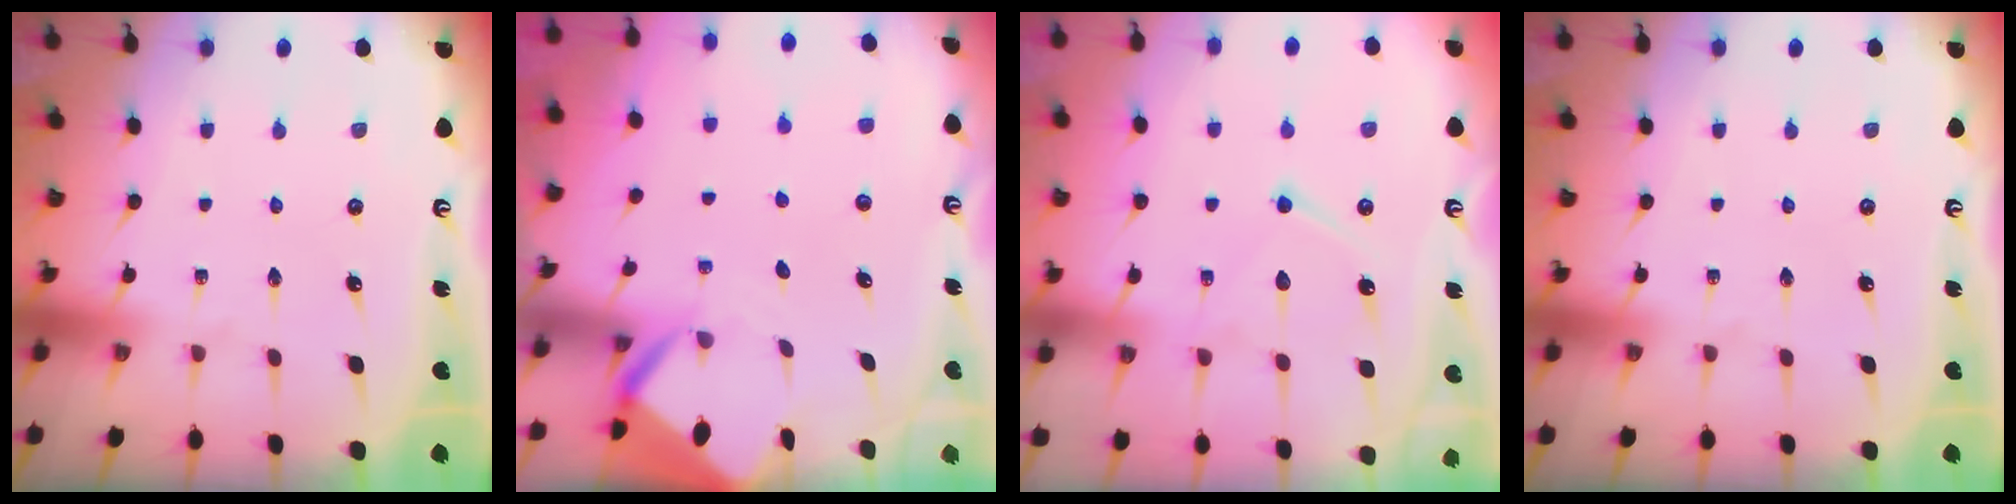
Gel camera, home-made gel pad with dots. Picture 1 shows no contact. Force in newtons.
{"total": 3.9, "press": 3.9, "slide": 0.2}
{"total": 10.4, "press": 10.4, "slide": 1.0}
{"total": 0.0}